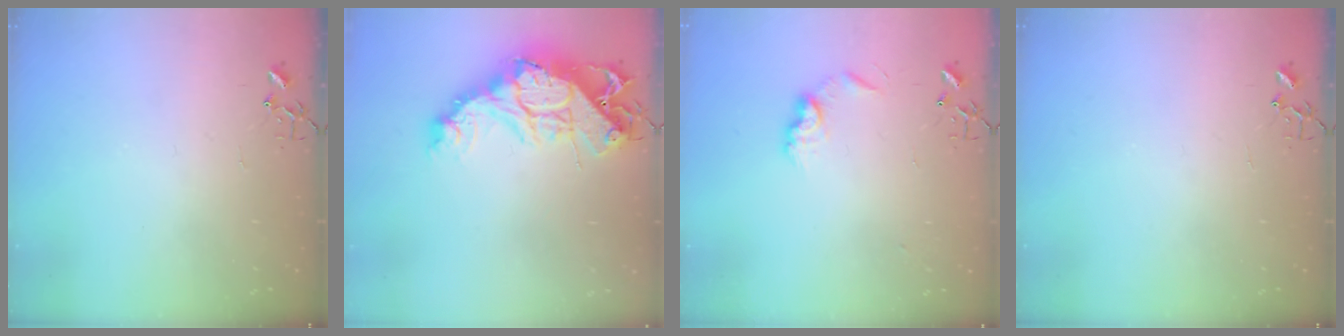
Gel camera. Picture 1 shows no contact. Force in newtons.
{"total": 18.5, "press": 18.4, "slide": 2.0}
{"total": 8.4, "press": 8.4, "slide": 0.3}
{"total": 0.0}